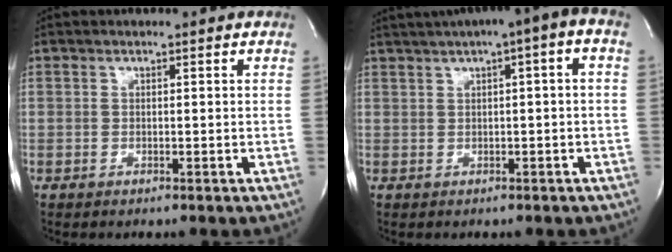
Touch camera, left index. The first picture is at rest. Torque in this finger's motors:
{"motor_torque": [1.14, -1.00, 0.50, 0.21]}